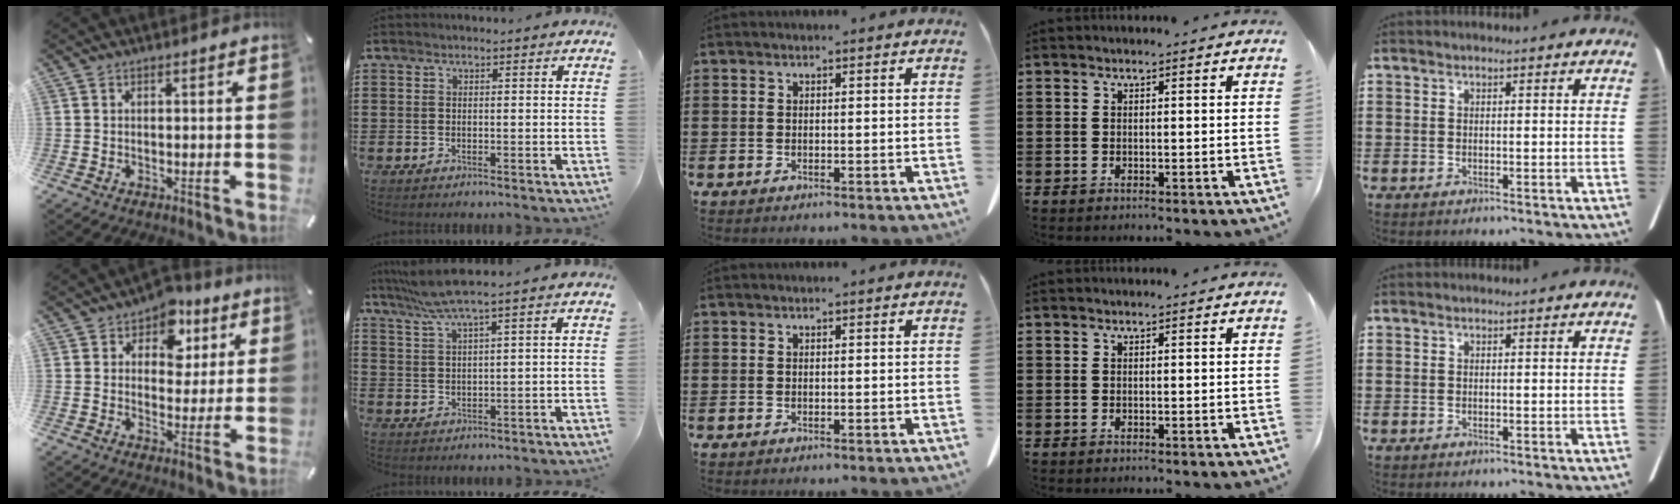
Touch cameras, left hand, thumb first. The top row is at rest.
{"thumb": {"total": 8.4, "force": [4.3, 6.5, 3.2], "torque": [-0.037, -0.028, 0.069]}, "index": {"total": 5.0, "force": [3.4, -0.2, 3.6], "torque": [-0.079, -0.003, 0.061]}}